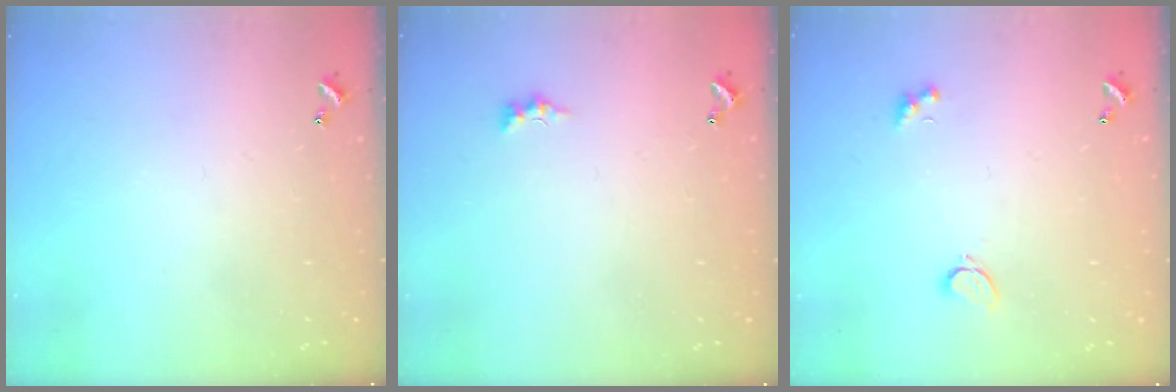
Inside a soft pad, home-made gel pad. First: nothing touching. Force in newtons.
{"total": 0.0}
{"total": 2.3, "press": 2.3, "slide": 0.6}